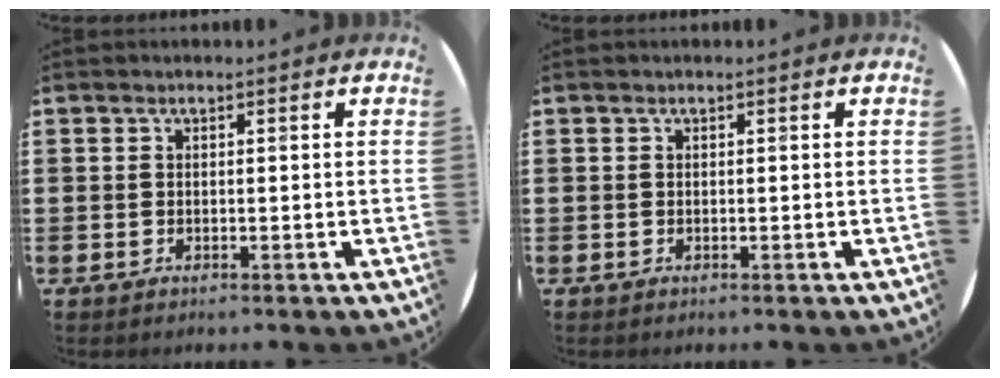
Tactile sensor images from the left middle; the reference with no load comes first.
{"total": 0.0}